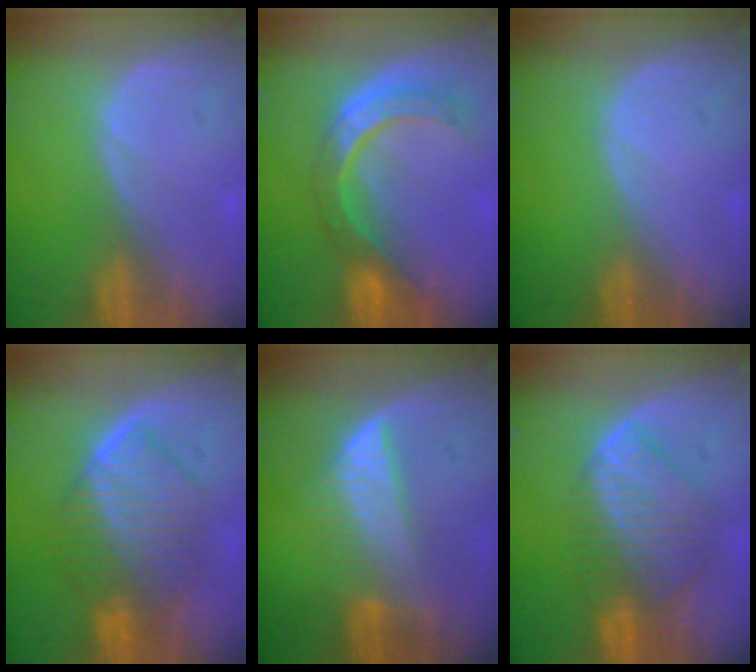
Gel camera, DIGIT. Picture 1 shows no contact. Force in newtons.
{"total": 8.7, "press": 7.3, "slide": 4.7}
{"total": 0.0}
{"total": 8.7, "press": 8.6, "slide": 0.6}
{"total": 6.3, "press": 6.3, "slide": 0.4}
{"total": 8.4, "press": 7.5, "slide": 3.8}